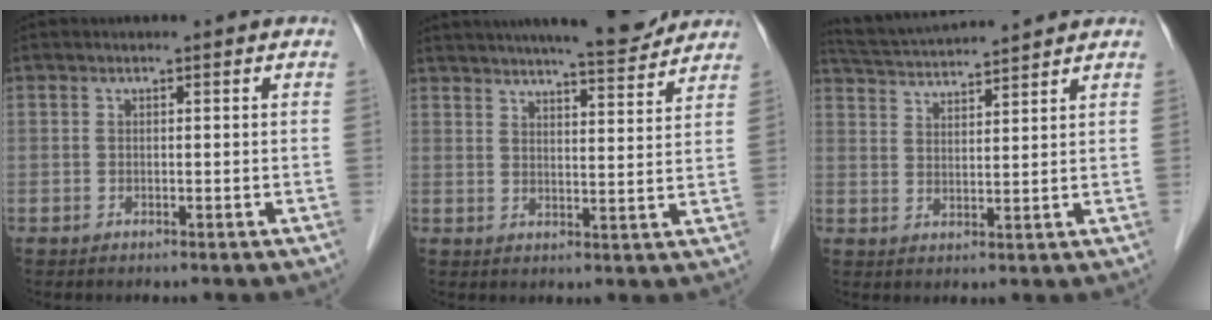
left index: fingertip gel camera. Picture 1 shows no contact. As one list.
[{"total": 12.4, "force": [11.2, 0.8, 5.4], "torque": [-0.082, 0.003, 0.150]}, {"total": 10.3, "force": [9.7, -0.2, 3.3], "torque": [-0.072, 0.030, 0.161]}]